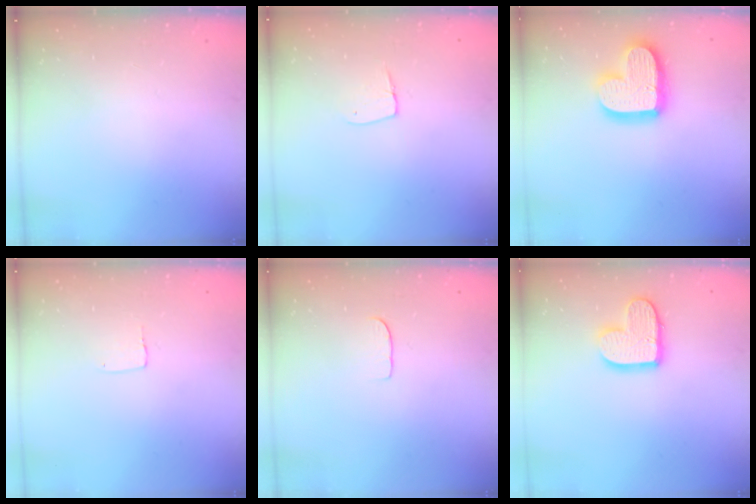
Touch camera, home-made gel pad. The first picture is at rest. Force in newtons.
{"total": 4.6, "press": 4.6, "slide": 0.4}
{"total": 17.0, "press": 17.0, "slide": 1.4}
{"total": 3.8, "press": 3.8, "slide": 0.1}
{"total": 4.5, "press": 4.5, "slide": 0.3}
{"total": 12.2, "press": 12.2, "slide": 0.8}